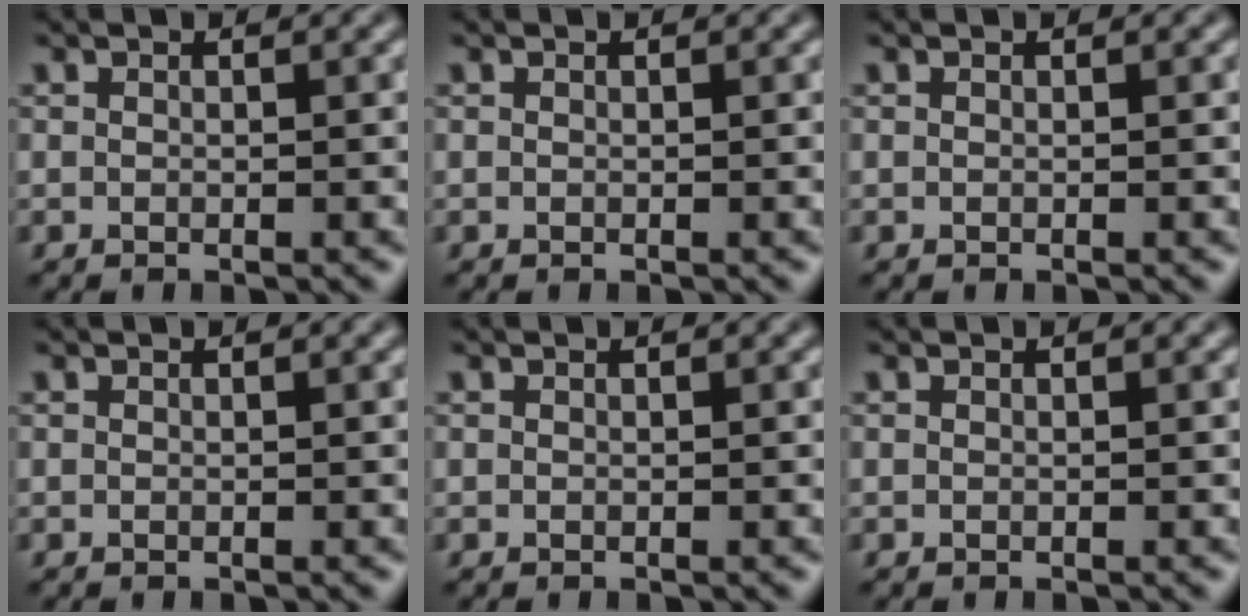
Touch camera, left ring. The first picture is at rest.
{"total": 0.0}
{"total": 0.0}
{"total": 0.0}
{"total": 0.0}
{"total": 0.0}